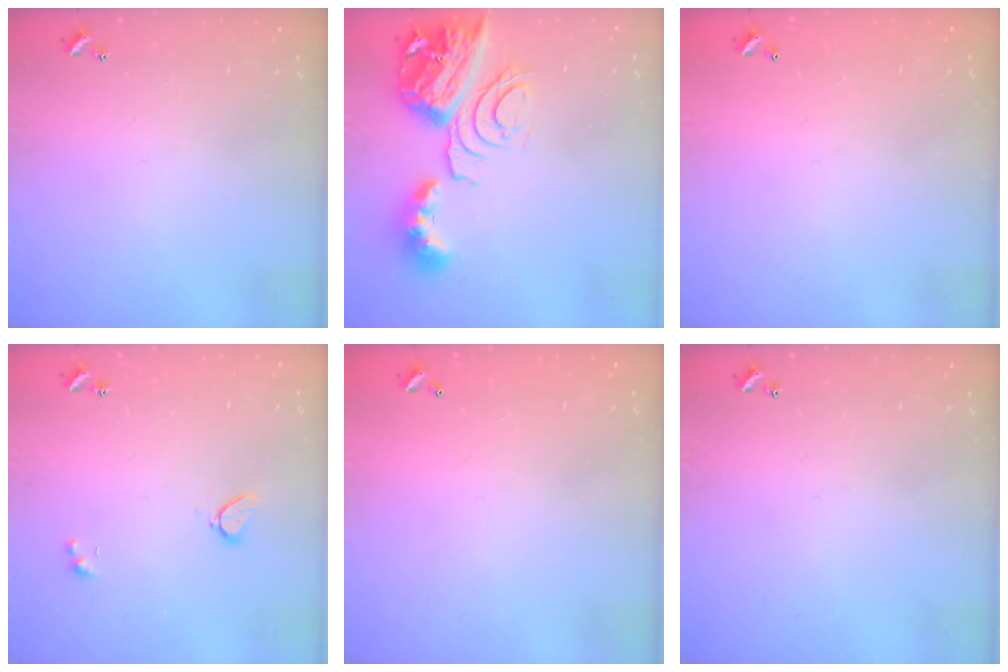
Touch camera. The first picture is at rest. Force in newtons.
{"total": 13.7, "press": 13.6, "slide": 1.8}
{"total": 2.8, "press": 2.8, "slide": 0.1}
{"total": 1.8, "press": 1.7, "slide": 0.4}
{"total": 2.9, "press": 2.9, "slide": 0.1}
{"total": 0.0}